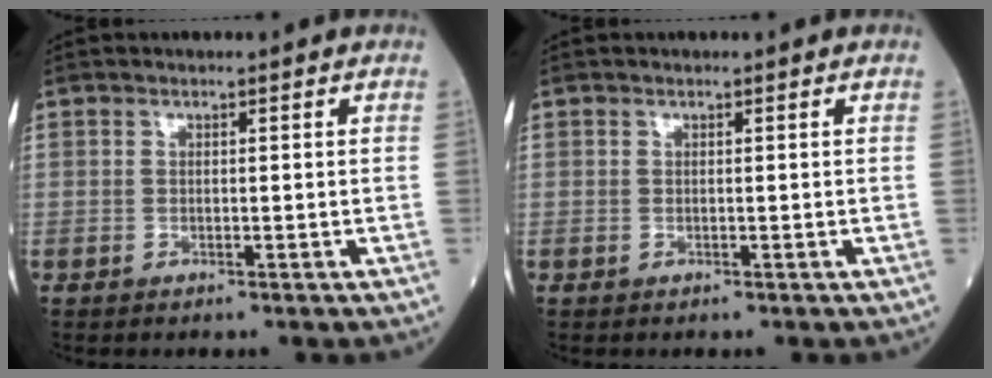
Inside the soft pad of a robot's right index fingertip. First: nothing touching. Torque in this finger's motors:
{"motor_torque": [0.02, -0.02, 0.00, -0.01]}